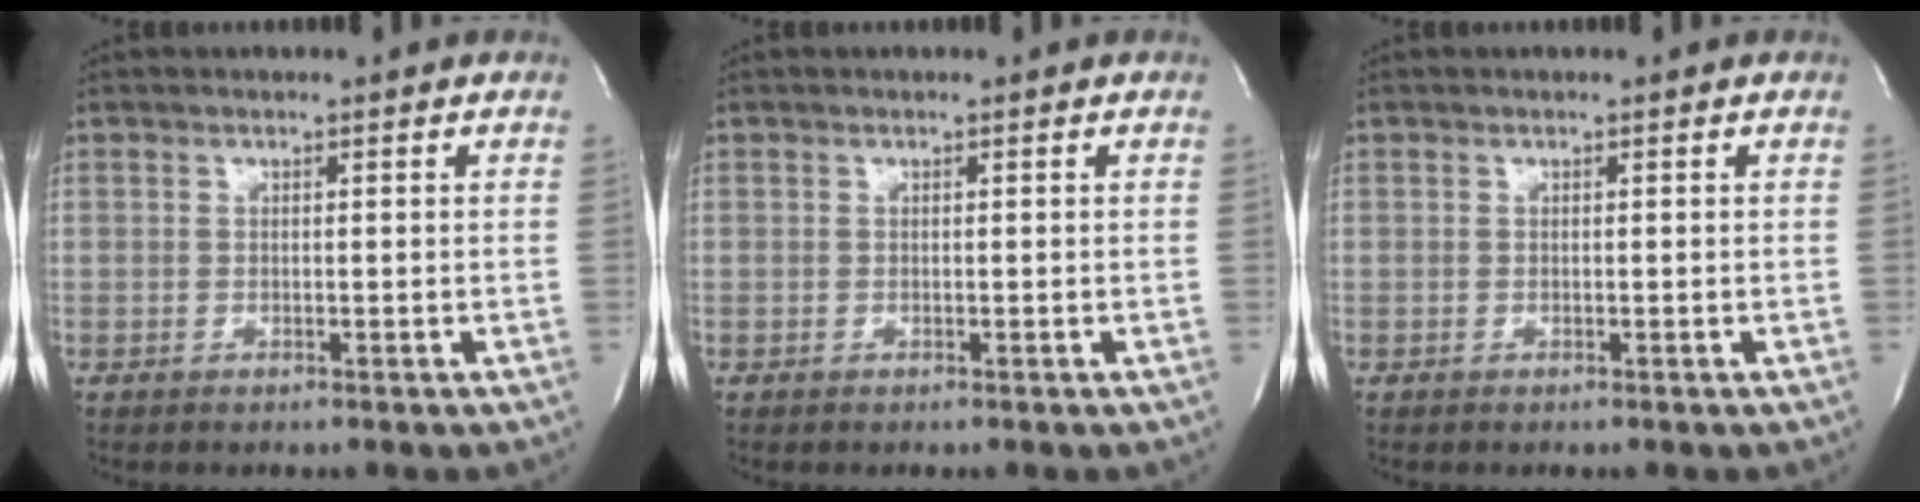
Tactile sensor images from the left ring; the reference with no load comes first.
{"total": 0.0}
{"total": 0.0}